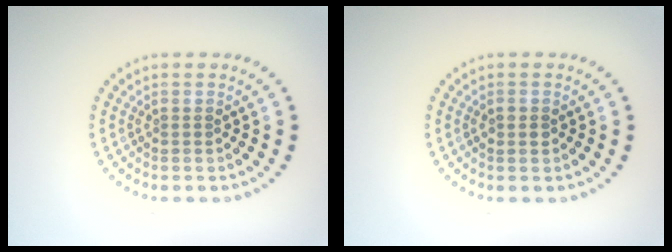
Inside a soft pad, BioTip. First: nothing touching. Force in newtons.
{"total": 1.3, "press": 1.3, "slide": 0.1}